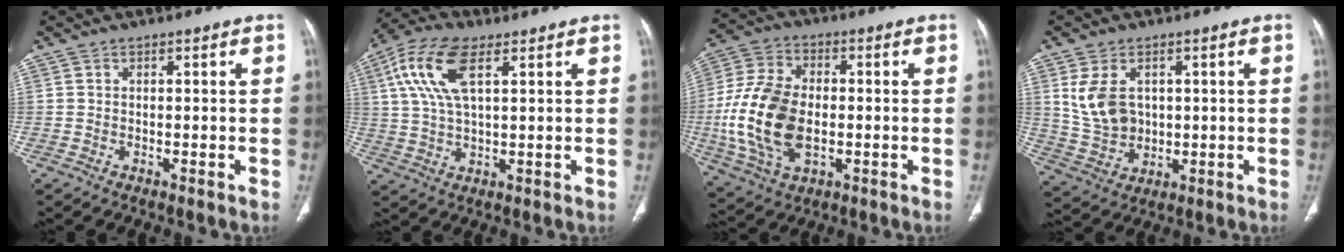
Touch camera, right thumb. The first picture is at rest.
{"total": 11.5, "force": [4.4, 5.1, 9.4], "torque": [-0.206, 0.009, 0.084]}
{"total": 17.7, "force": [-1.8, 11.1, 13.7], "torque": [-0.274, 0.006, -0.025]}
{"total": 8.9, "force": [2.1, 6.4, 5.8], "torque": [-0.097, -0.005, 0.058]}